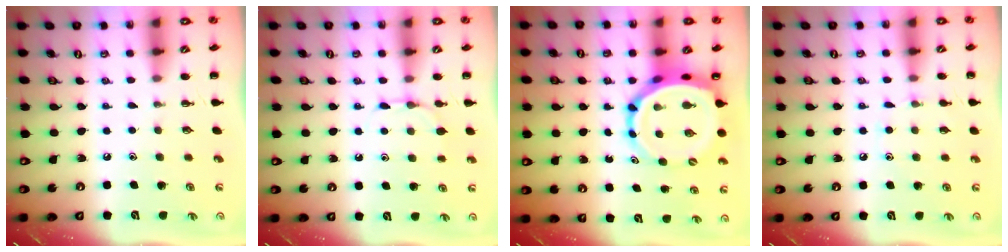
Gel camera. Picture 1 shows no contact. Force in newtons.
{"total": 5.2, "press": 5.0, "slide": 1.5}
{"total": 9.1, "press": 8.9, "slide": 1.9}
{"total": 6.7, "press": 6.4, "slide": 2.0}